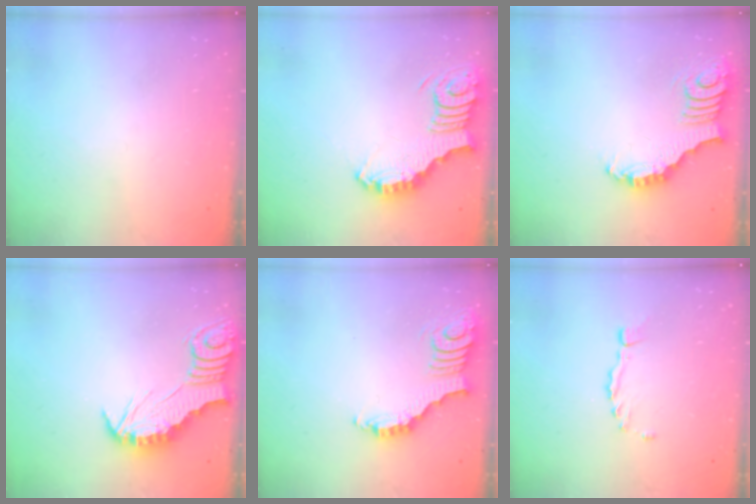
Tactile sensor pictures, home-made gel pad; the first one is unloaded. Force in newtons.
{"total": 3.5, "press": 3.5, "slide": 0.3}
{"total": 3.3, "press": 3.3, "slide": 0.6}
{"total": 2.8, "press": 2.8, "slide": 0.3}
{"total": 3.8, "press": 3.8, "slide": 0.5}
{"total": 1.7, "press": 1.7, "slide": 0.2}